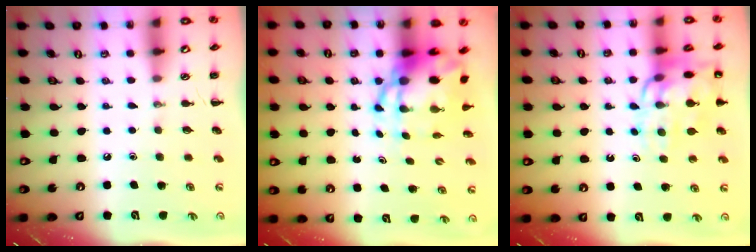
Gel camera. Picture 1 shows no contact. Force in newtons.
{"total": 8.7, "press": 8.4, "slide": 2.2}
{"total": 14.8, "press": 14.6, "slide": 2.0}